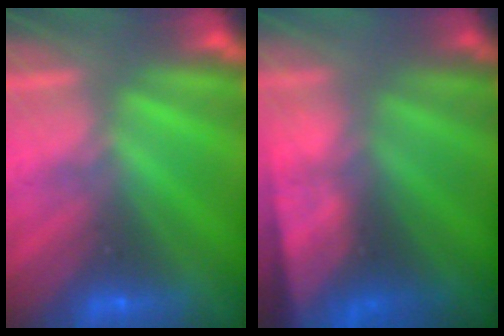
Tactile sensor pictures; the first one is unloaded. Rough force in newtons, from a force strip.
{"total": 8.4}